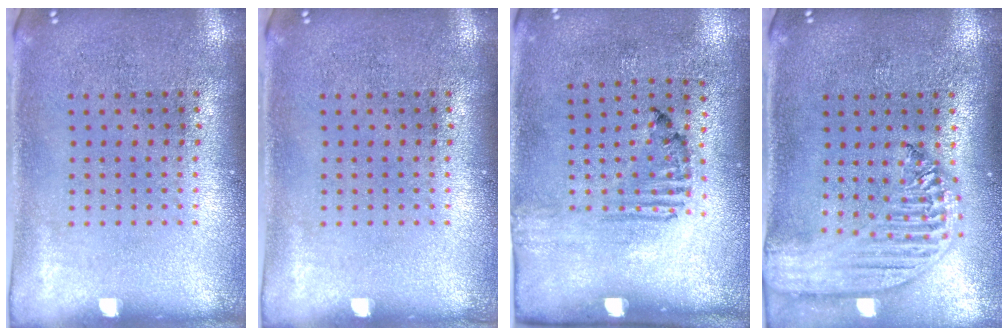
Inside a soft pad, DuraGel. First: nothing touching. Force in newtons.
{"total": 0.0}
{"total": 1.7, "press": 1.1, "slide": 1.3}
{"total": 2.6, "press": 2.2, "slide": 1.4}